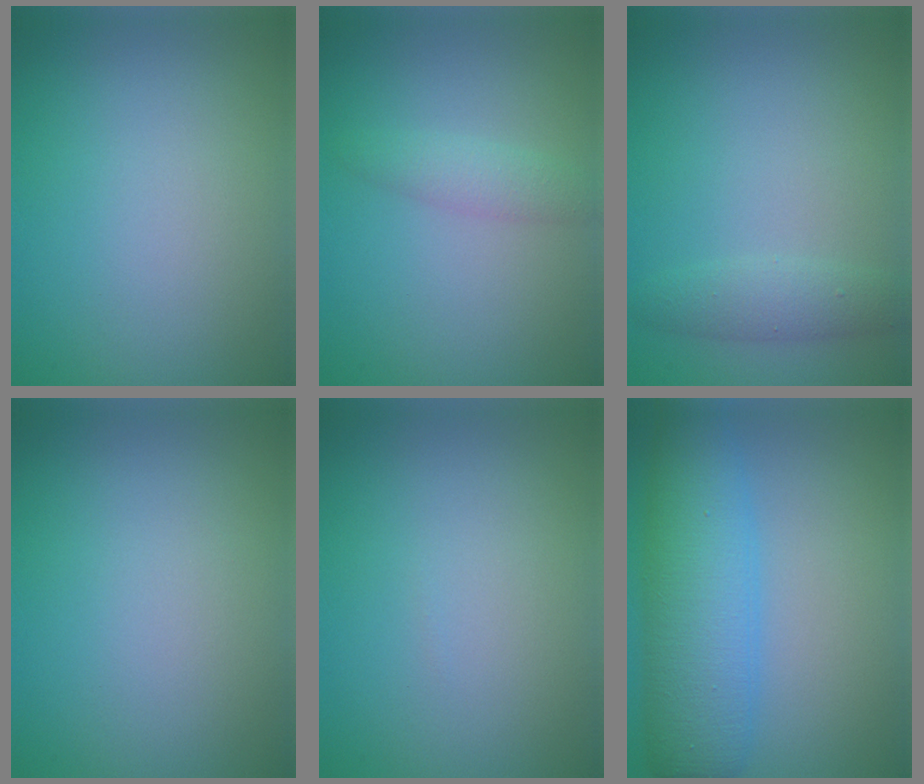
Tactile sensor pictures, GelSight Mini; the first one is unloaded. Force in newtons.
{"total": 1.8, "press": 1.8, "slide": 0.1}
{"total": 2.1, "press": 2.1, "slide": 0.1}
{"total": 0.0}
{"total": 0.0}
{"total": 8.1, "press": 8.1, "slide": 0.2}